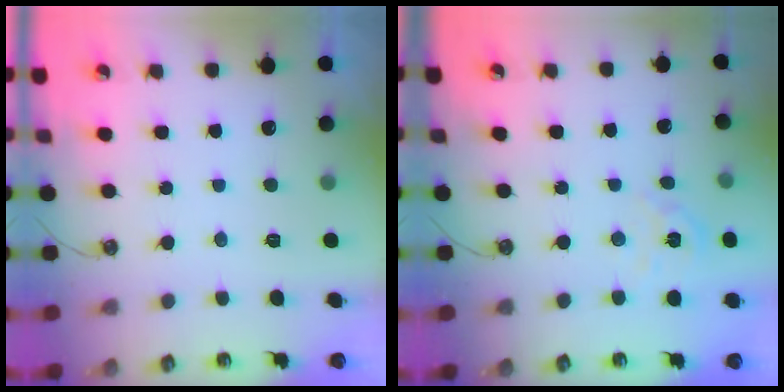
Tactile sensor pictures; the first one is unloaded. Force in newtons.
{"total": 3.4, "press": 3.4, "slide": 0.3}